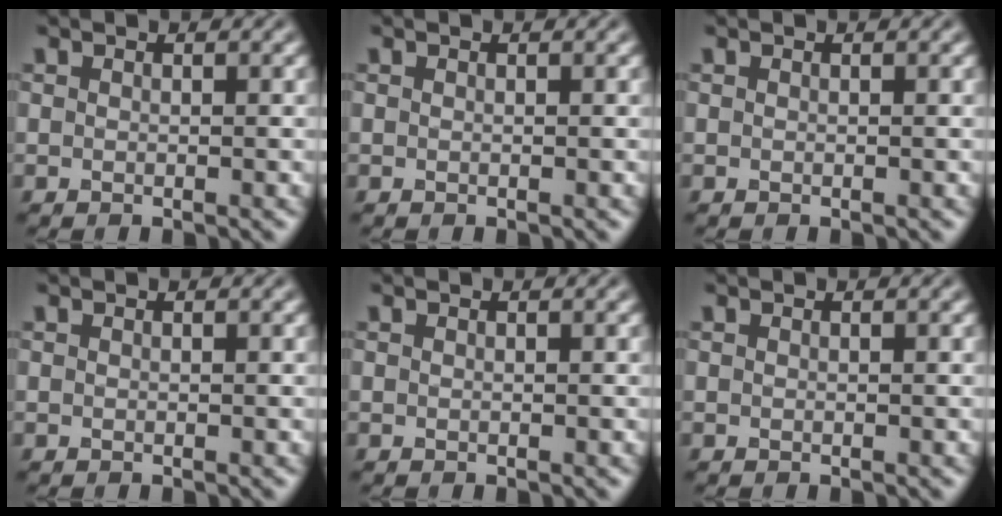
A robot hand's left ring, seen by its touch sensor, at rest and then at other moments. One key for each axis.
{"total": 0.0}
{"total": 0.0}
{"total": 0.0}
{"total": 0.0}
{"total": 0.0}